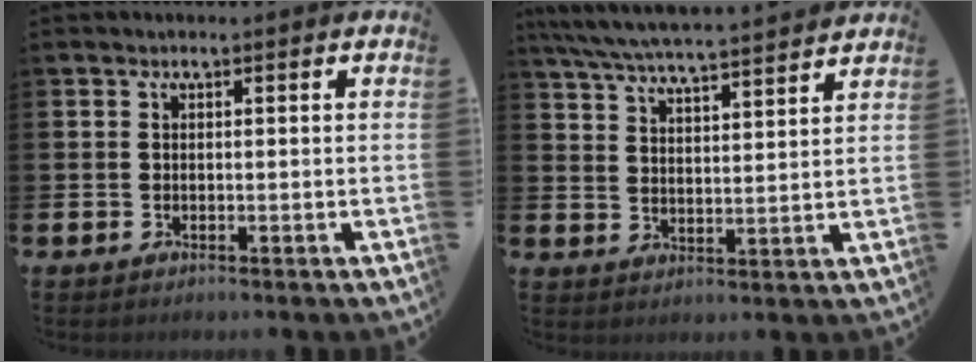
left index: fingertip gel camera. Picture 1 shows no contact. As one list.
[{"total": 6.4, "force": [6.2, 0.1, 1.6], "torque": [-0.056, -0.042, 0.109]}]